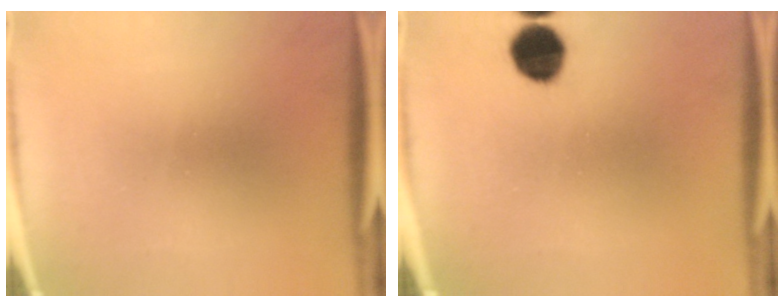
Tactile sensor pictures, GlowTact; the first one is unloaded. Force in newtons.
{"total": 8.0}